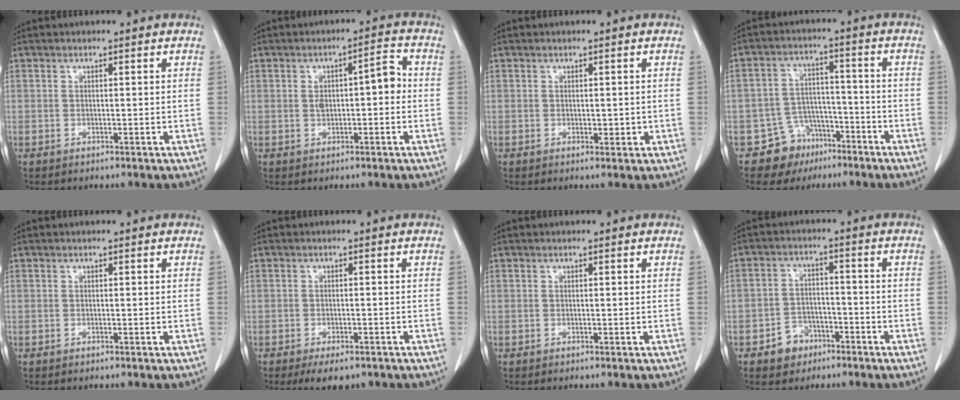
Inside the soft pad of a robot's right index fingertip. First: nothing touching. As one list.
[{"total": 5.2, "force": [0.1, 1.9, 4.8], "torque": [-0.079, 0.027, 0.003]}, {"total": 1.4, "force": [-0.1, 0.8, 1.1], "torque": [-0.012, -0.002, 0.002]}, {"total": 7.1, "force": [-4.4, 5.6, 0.6], "torque": [-0.002, 0.019, -0.065]}, {"total": 0.0}, {"total": 4.5, "force": [-3.3, 2.0, 2.4], "torque": [-0.031, -0.005, -0.045]}, {"total": 0.0}, {"total": 5.2, "force": [-3.4, 3.9, 0.6], "torque": [-0.003, 0.014, -0.053]}]